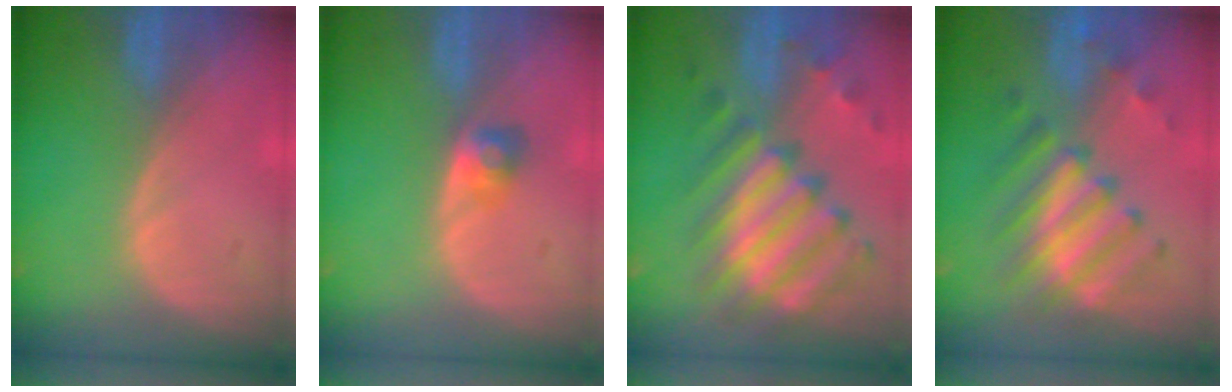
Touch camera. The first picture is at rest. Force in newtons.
{"total": 2.6, "press": 2.4, "slide": 0.9}
{"total": 11.5, "press": 10.5, "slide": 4.5}
{"total": 8.2, "press": 8.1, "slide": 1.2}